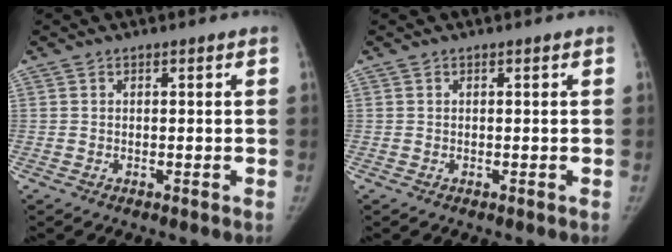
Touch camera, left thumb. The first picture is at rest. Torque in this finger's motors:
{"motor_torque": [0.13, -0.02, 0.12, -0.38, 0.02]}